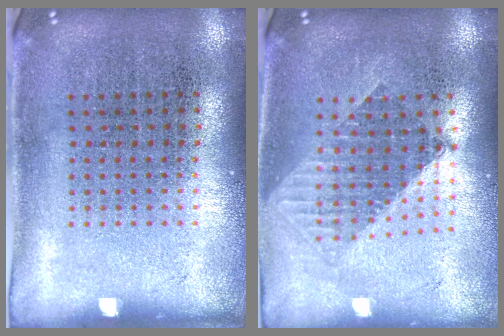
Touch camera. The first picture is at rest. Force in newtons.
{"total": 1.6, "press": 1.3, "slide": 1.0}